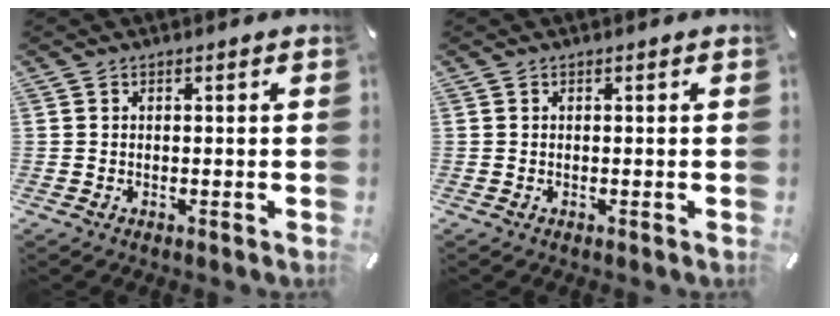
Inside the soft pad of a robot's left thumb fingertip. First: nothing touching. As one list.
[{"total": 0.0}]